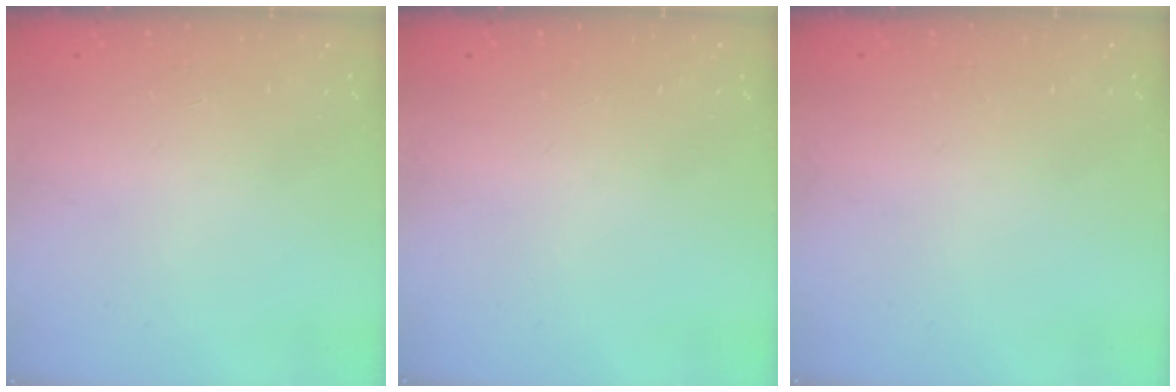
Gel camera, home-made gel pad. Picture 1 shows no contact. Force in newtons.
{"total": 0.0}
{"total": 0.0}